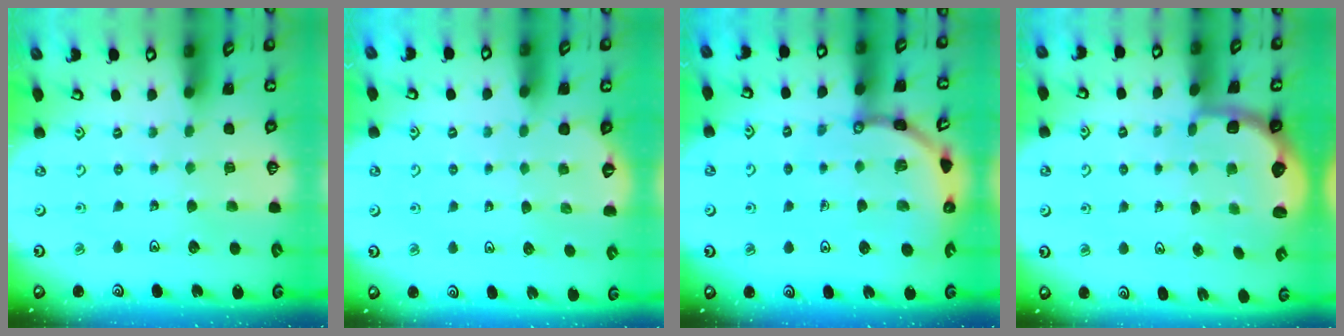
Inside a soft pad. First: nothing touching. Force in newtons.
{"total": 1.9, "press": 0.5, "slide": 1.9}
{"total": 8.1, "press": 8.1, "slide": 1.0}
{"total": 2.6, "press": 2.0, "slide": 1.7}